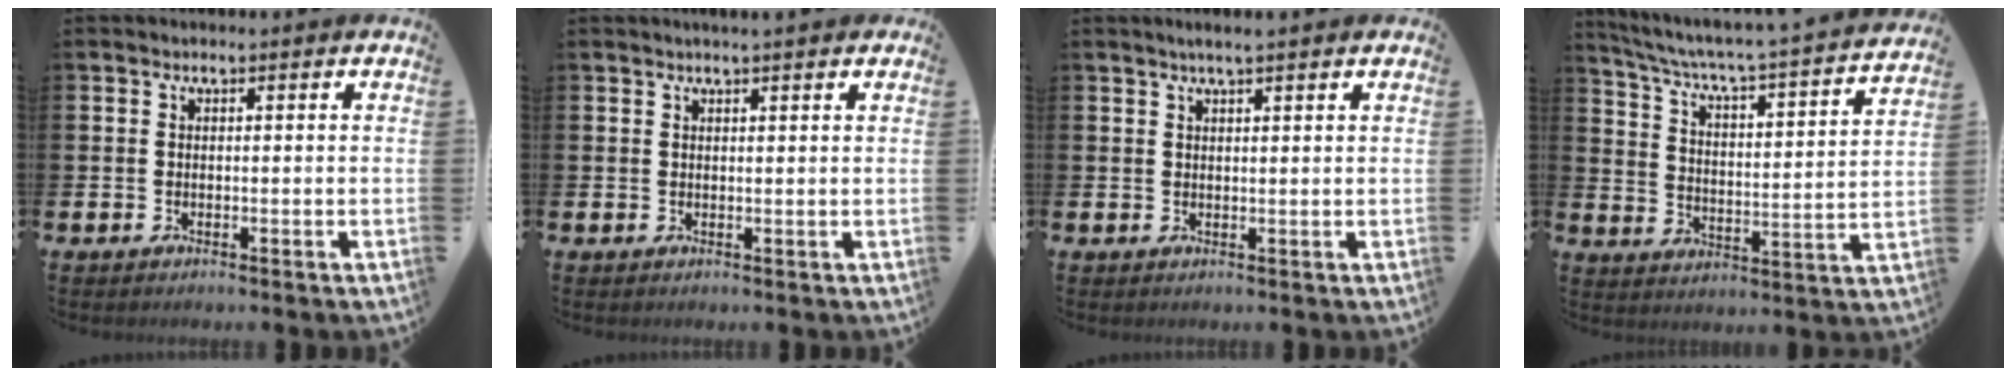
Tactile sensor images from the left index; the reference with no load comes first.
{"total": 1.5, "force": [1.3, 0.0, 0.6], "torque": [-0.004, -0.002, 0.022]}
{"total": 2.0, "force": [1.7, 0.0, 1.1], "torque": [-0.021, 0.002, 0.030]}
{"total": 4.5, "force": [3.9, 0.3, 2.3], "torque": [-0.070, -0.043, 0.055]}